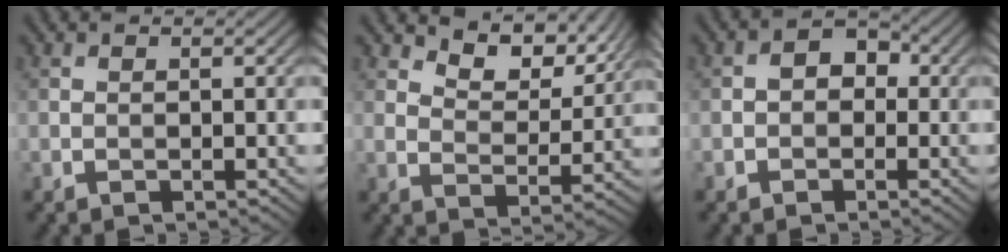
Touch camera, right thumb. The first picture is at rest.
{"total": 7.8, "force": [5.8, 3.3, 4.0], "torque": [-0.074, -0.003, 0.100]}
{"total": 3.0, "force": [-0.3, 2.4, 1.8], "torque": [-0.026, 0.005, -0.014]}